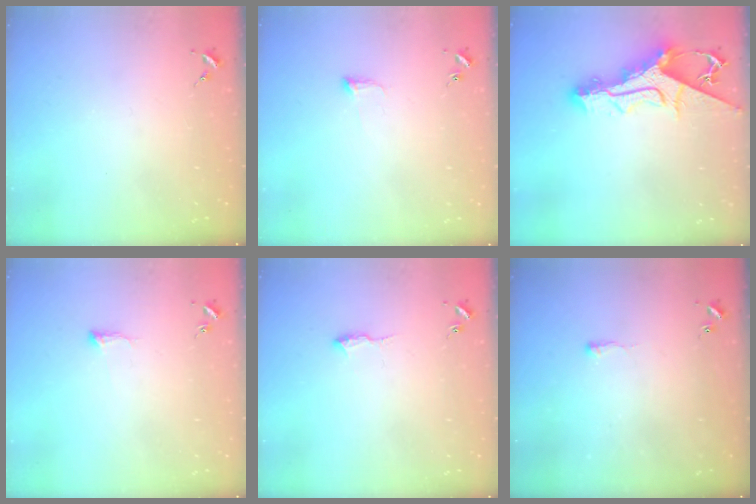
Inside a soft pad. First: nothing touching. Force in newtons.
{"total": 4.1, "press": 4.0, "slide": 0.7}
{"total": 14.8, "press": 14.7, "slide": 0.9}
{"total": 5.3, "press": 5.3, "slide": 0.7}
{"total": 7.7, "press": 7.7, "slide": 0.7}
{"total": 2.1, "press": 2.1, "slide": 0.5}